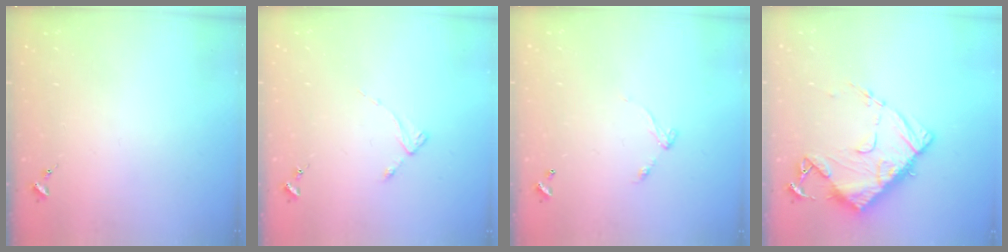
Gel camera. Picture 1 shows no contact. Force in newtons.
{"total": 2.8, "press": 2.8, "slide": 0.3}
{"total": 5.6, "press": 5.6, "slide": 0.5}
{"total": 13.3, "press": 13.2, "slide": 1.3}